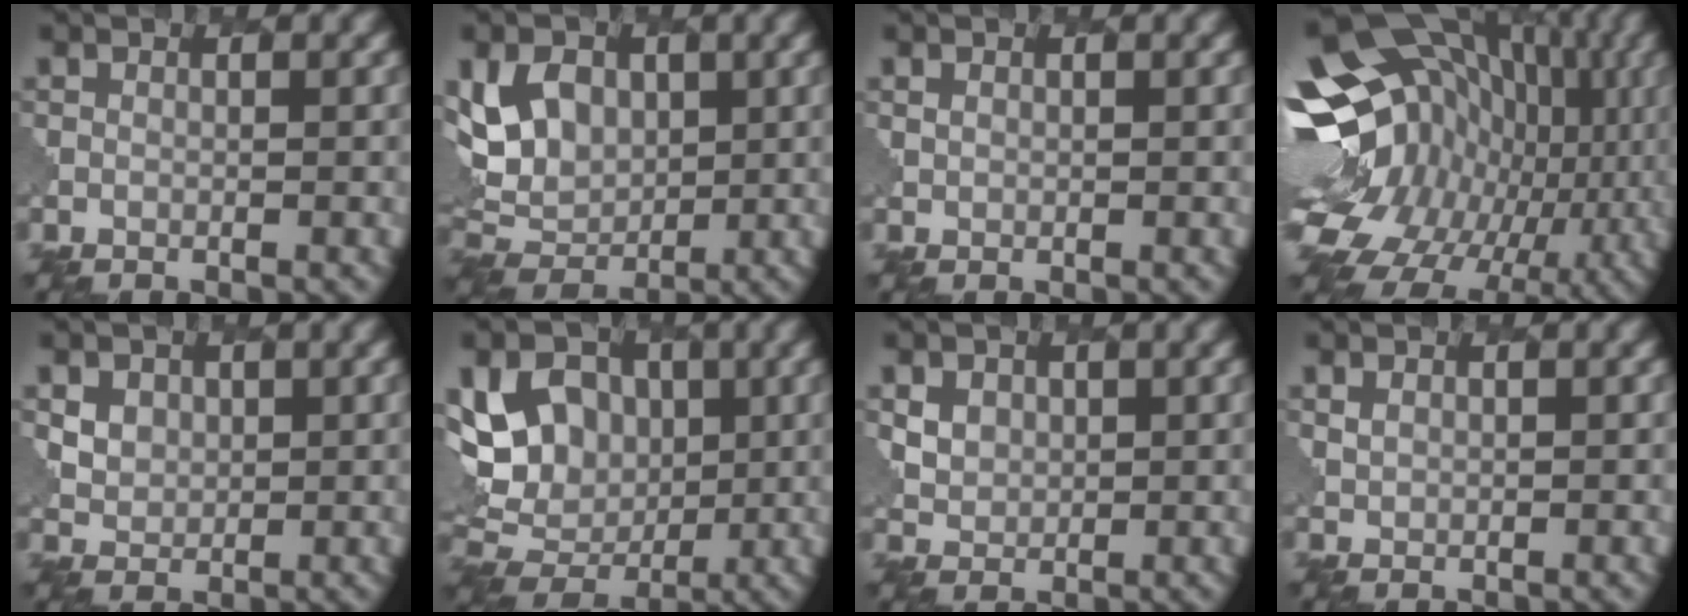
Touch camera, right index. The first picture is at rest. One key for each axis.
{"total": 7.5, "fx": 2.0, "fy": 5.6, "fz": 4.6, "tx": -0.104, "ty": 0.008, "tz": 0.029}
{"total": 0.8, "fx": 0.5, "fy": 0.6, "fz": 0.1, "tx": 0.002, "ty": 0.001, "tz": 0.008}
{"total": 20.4, "fx": -2.5, "fy": 16.9, "fz": 11.1, "tx": -0.195, "ty": -0.009, "tz": -0.038}
{"total": 4.8, "fx": 2.6, "fy": 3.6, "fz": 1.9, "tx": -0.047, "ty": 0.012, "tz": 0.040}
{"total": 10.9, "fx": 2.4, "fy": 8.7, "fz": 6.2, "tx": -0.110, "ty": 0.022, "tz": 0.030}
{"total": 4.0, "fx": 2.1, "fy": 3.1, "fz": 1.5, "tx": -0.039, "ty": 0.010, "tz": 0.036}
{"total": 1.1, "fx": 0.8, "fy": 0.8, "fz": 0.1, "tx": -0.002, "ty": 0.001, "tz": 0.014}